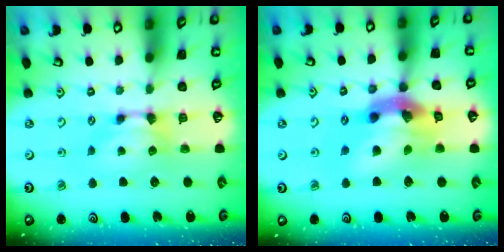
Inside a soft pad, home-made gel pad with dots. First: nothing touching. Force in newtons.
{"total": 10.3, "press": 9.8, "slide": 3.1}